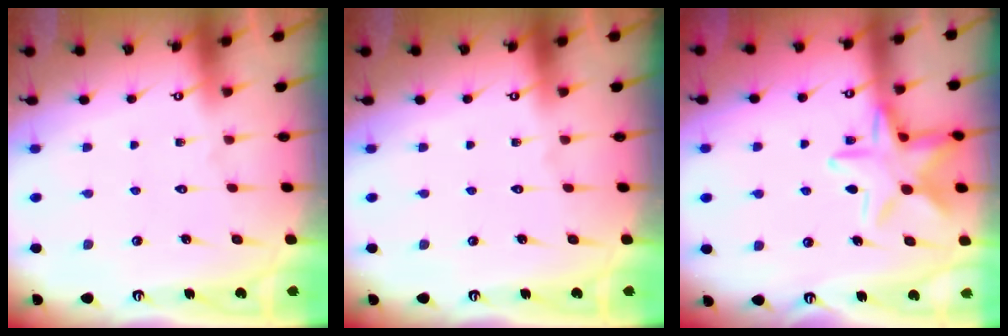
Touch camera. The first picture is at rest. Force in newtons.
{"total": 0.0}
{"total": 14.4, "press": 14.4, "slide": 0.9}